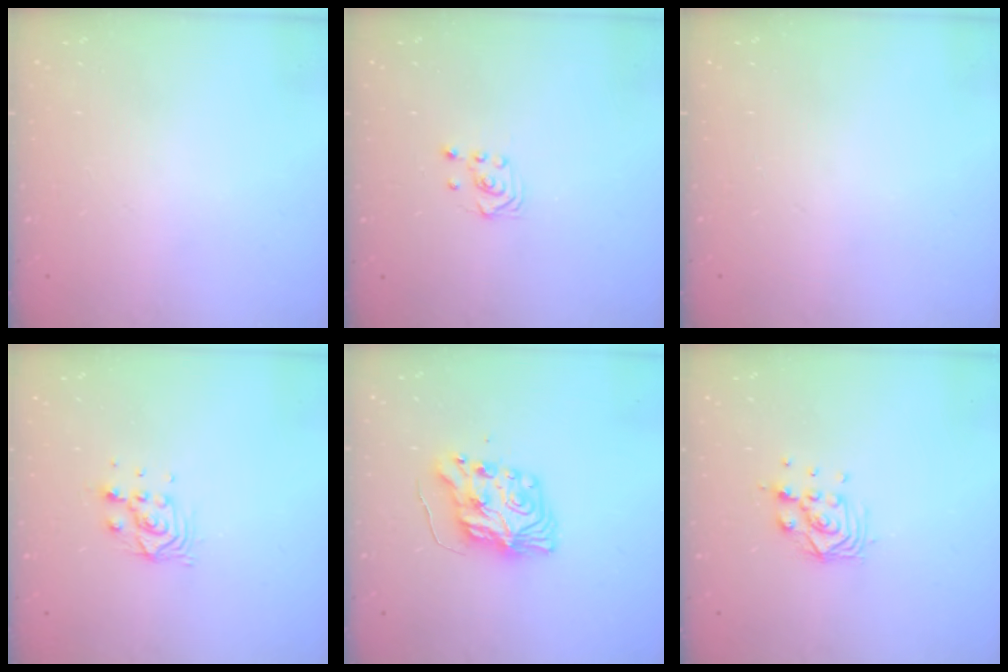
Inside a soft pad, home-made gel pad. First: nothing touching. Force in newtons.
{"total": 2.9, "press": 2.6, "slide": 1.4}
{"total": 0.0}
{"total": 6.8, "press": 6.8, "slide": 0.5}
{"total": 9.1, "press": 9.0, "slide": 0.6}
{"total": 7.8, "press": 7.8, "slide": 0.6}